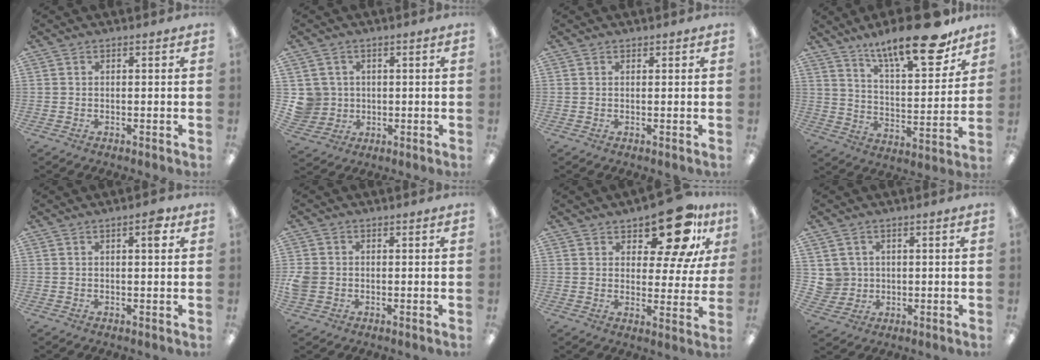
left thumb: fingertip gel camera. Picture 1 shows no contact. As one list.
[{"total": 6.0, "force": [1.1, 5.9, 0.6], "torque": [-0.022, 0.004, 0.026]}, {"total": 0.5, "force": [0.5, 0.2, 0.0], "torque": [0.008, -0.004, 0.007]}, {"total": 20.6, "force": [14.9, 6.2, 12.8], "torque": [-0.190, -0.091, 0.242]}, {"total": 3.3, "force": [1.6, 0.9, 2.7], "torque": [-0.035, -0.005, 0.021]}, {"total": 3.9, "force": [-0.5, 3.4, 1.7], "torque": [-0.036, 0.005, -0.007]}, {"total": 16.4, "force": [11.1, 7.0, 9.9], "torque": [-0.146, -0.063, 0.188]}, {"total": 4.6, "force": [1.8, 4.2, -0.1], "torque": [-0.009, 0.001, 0.036]}]